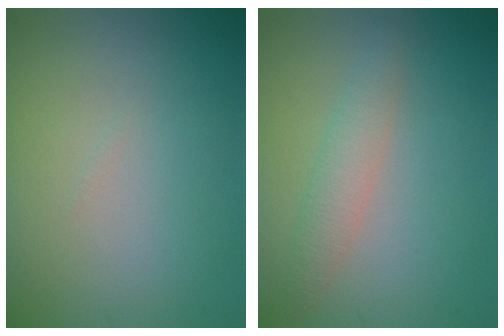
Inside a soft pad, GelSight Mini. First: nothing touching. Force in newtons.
{"total": 2.1, "press": 2.1, "slide": 0.1}